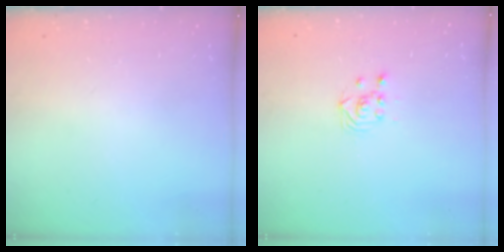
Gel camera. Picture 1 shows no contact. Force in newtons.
{"total": 3.4, "press": 3.4, "slide": 0.5}